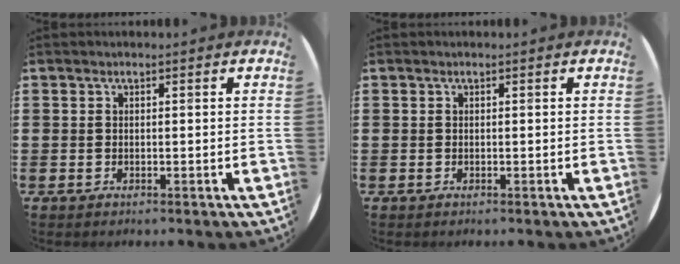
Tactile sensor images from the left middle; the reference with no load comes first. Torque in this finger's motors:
{"motor_torque": [0.49, -0.46, 0.02, 0.01]}